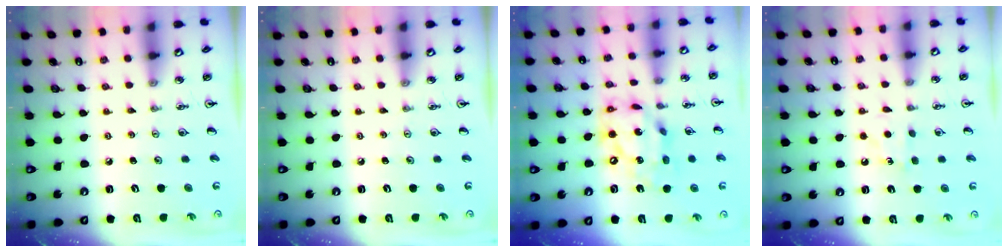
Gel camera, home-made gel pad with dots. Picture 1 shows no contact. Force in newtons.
{"total": 0.0}
{"total": 14.6, "press": 14.6, "slide": 1.1}
{"total": 5.6, "press": 5.5, "slide": 0.7}